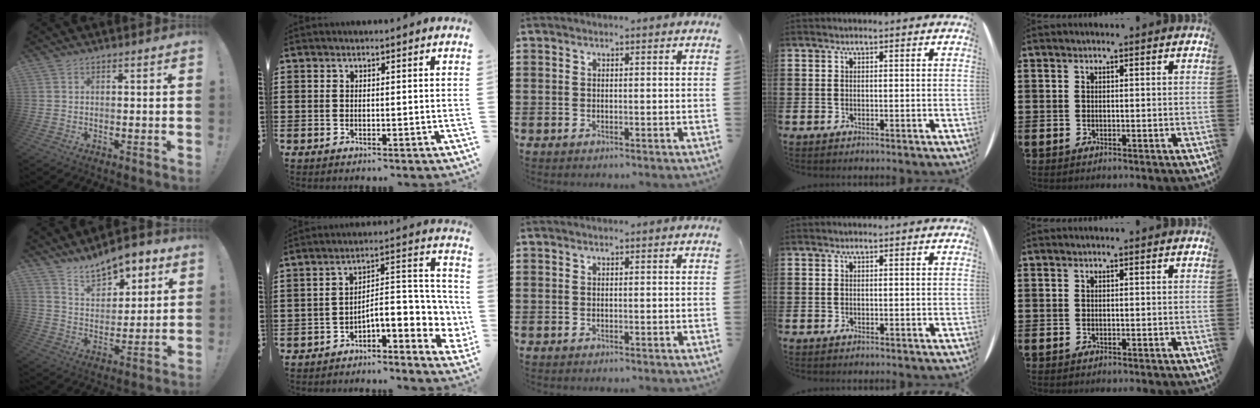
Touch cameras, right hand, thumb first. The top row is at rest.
{"thumb": {"total": 10.8, "force": [8.8, 5.0, 4.0], "torque": [-0.072, -0.061, 0.164]}, "index": {"total": 7.2, "force": [-2.8, 2.9, 5.9], "torque": [-0.082, -0.025, -0.059]}}